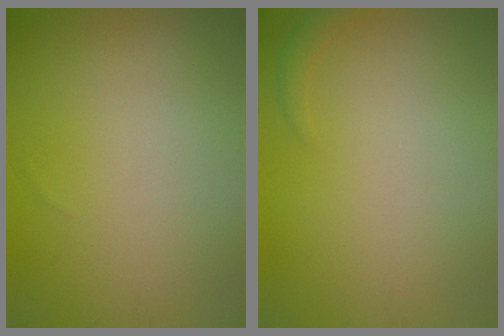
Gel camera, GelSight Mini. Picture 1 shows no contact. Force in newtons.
{"total": 0.9, "press": 0.9, "slide": 0.1}